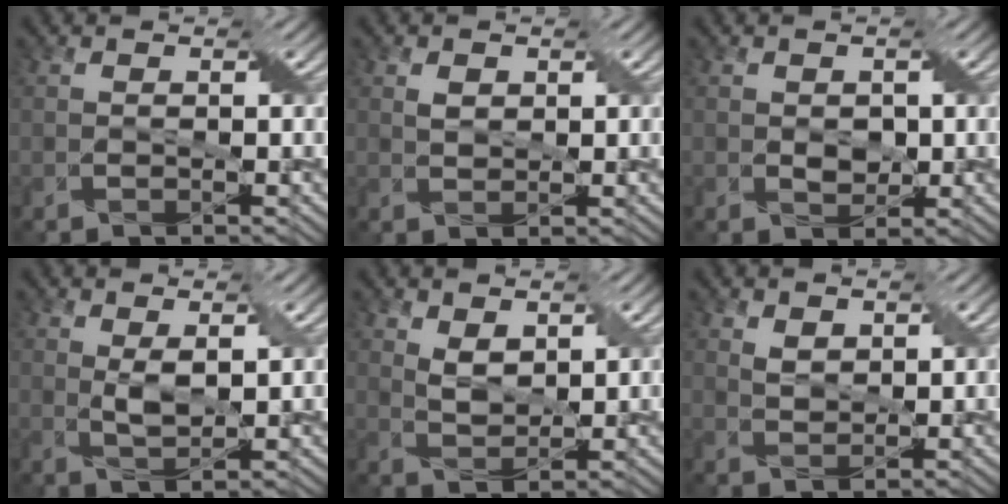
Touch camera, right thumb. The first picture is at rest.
{"total": 1.5, "force": [0.5, 1.1, 0.8], "torque": [-0.021, -0.002, 0.013]}
{"total": 2.0, "force": [0.2, 1.5, 1.3], "torque": [-0.030, -0.004, 0.006]}
{"total": 2.7, "force": [0.8, 1.0, 2.4], "torque": [-0.057, -0.005, 0.018]}
{"total": 3.2, "force": [1.7, 1.7, 2.0], "torque": [-0.050, -0.006, 0.037]}
{"total": 1.9, "force": [1.1, 1.2, 1.0], "torque": [-0.027, -0.004, 0.026]}